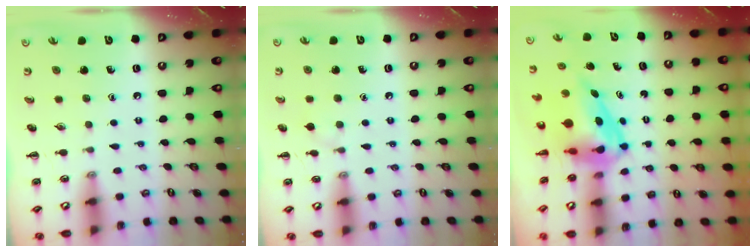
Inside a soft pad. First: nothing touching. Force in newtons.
{"total": 3.9, "press": 3.6, "slide": 1.6}
{"total": 5.9, "press": 5.5, "slide": 1.9}